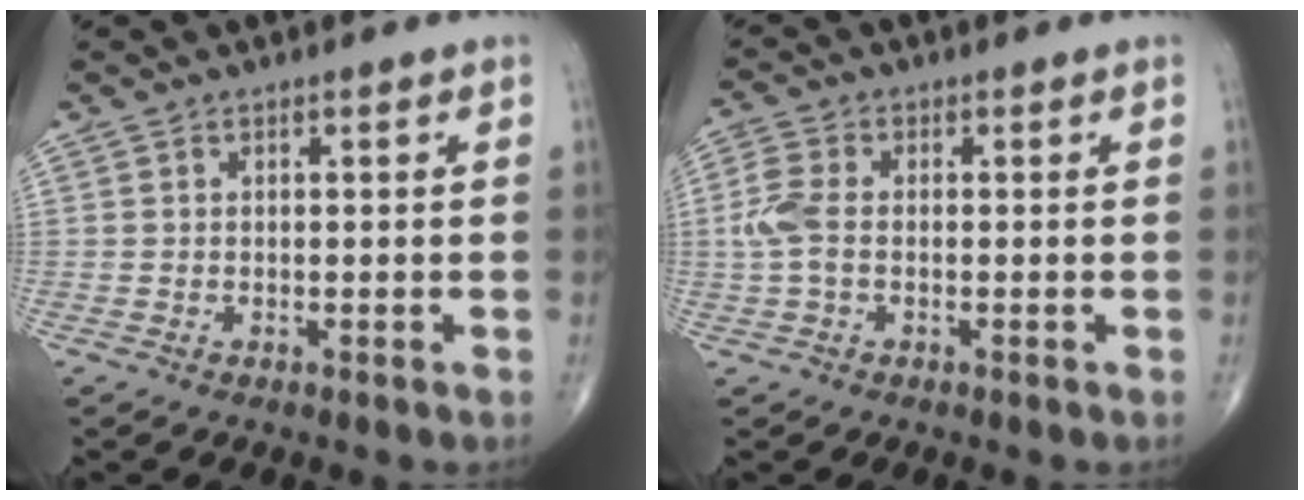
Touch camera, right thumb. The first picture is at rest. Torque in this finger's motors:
{"motor_torque": [0.19, -0.03, 0.27, 0.34, 0.16]}